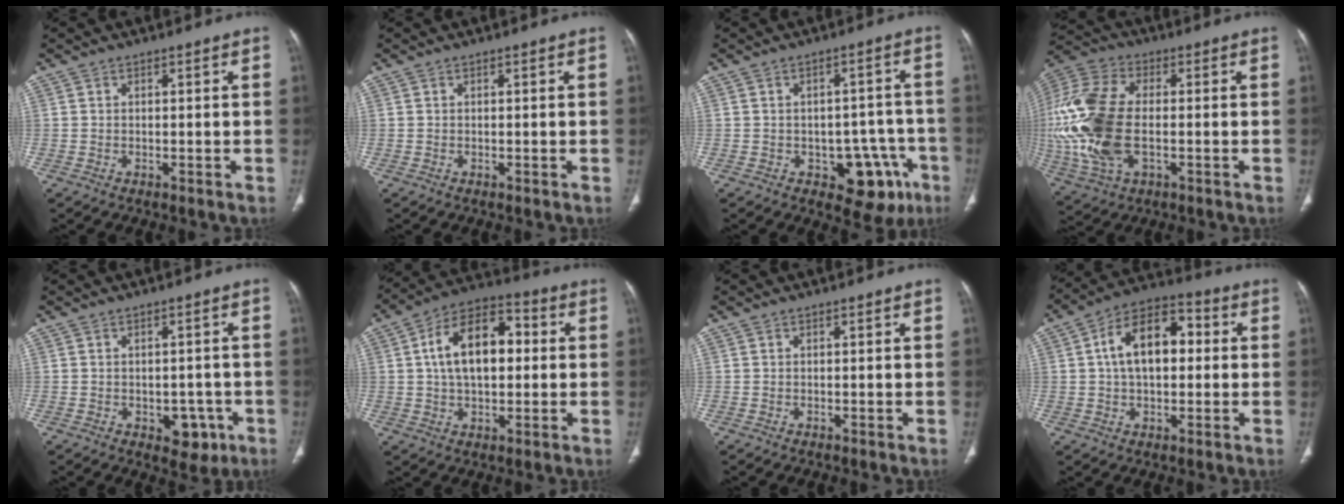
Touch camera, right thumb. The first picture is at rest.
{"total": 0.0}
{"total": 11.0, "force": [-4.9, 6.7, 7.1], "torque": [-0.045, 0.035, -0.054]}
{"total": 20.1, "force": [-1.6, 11.2, 16.6], "torque": [-0.388, 0.000, -0.025]}
{"total": 5.7, "force": [-2.2, 3.8, 3.6], "torque": [-0.016, 0.011, -0.019]}
{"total": 15.0, "force": [1.9, 8.9, 12.0], "torque": [-0.185, 0.028, 0.023]}
{"total": 0.0}
{"total": 13.5, "force": [1.7, 8.2, 10.7], "torque": [-0.162, 0.031, 0.017]}